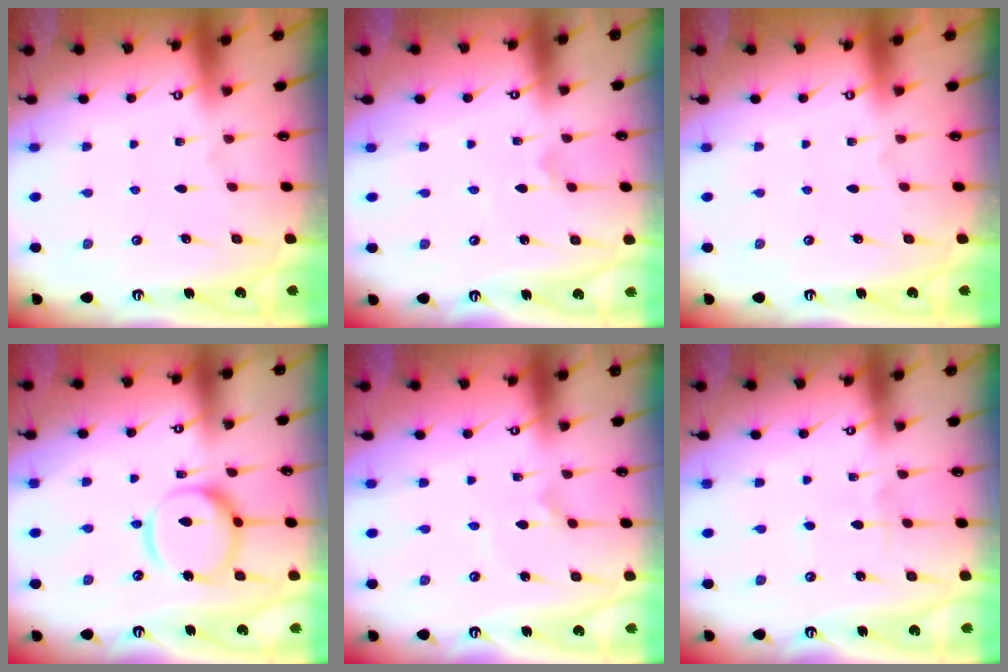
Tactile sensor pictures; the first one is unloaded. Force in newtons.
{"total": 1.6, "press": 1.6, "slide": 0.0}
{"total": 0.0}
{"total": 14.5, "press": 14.5, "slide": 1.4}
{"total": 2.1, "press": 2.1, "slide": 0.1}
{"total": 2.5, "press": 2.5, "slide": 0.4}